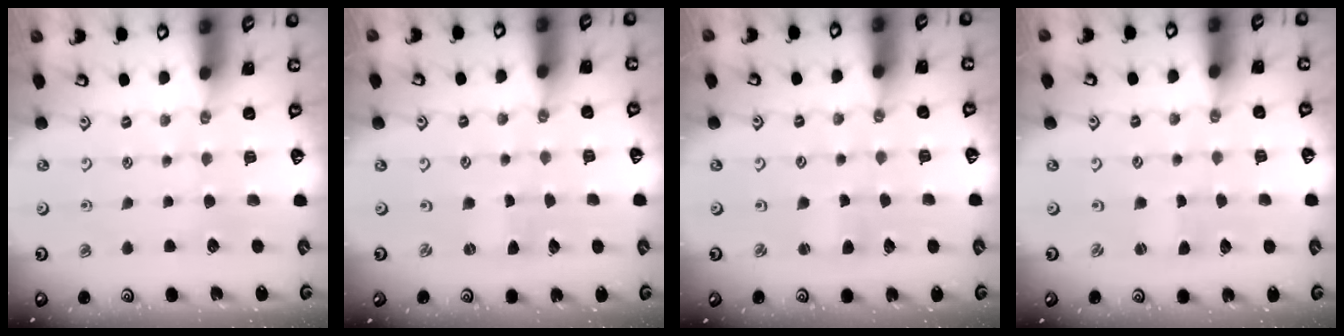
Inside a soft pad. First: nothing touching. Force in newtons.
{"total": 0.0}
{"total": 2.7, "press": 2.7, "slide": 0.3}
{"total": 0.0}